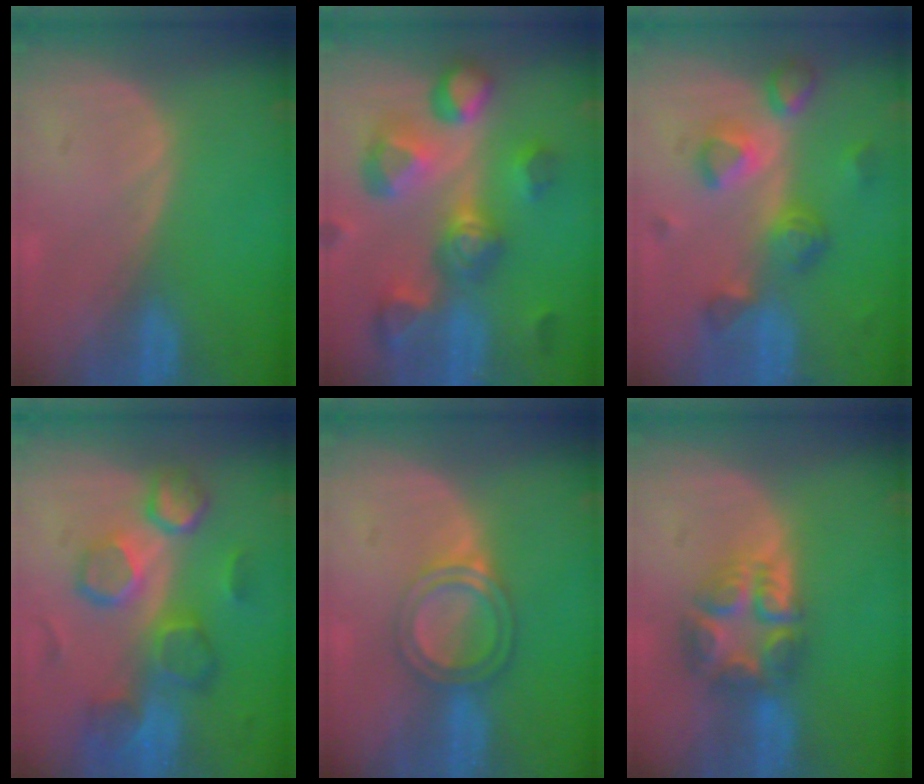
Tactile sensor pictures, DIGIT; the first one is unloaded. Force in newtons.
{"total": 11.3, "press": 10.1, "slide": 5.1}
{"total": 7.9, "press": 7.0, "slide": 3.6}
{"total": 10.5, "press": 9.1, "slide": 5.2}
{"total": 5.2, "press": 4.7, "slide": 2.2}
{"total": 7.7, "press": 6.8, "slide": 3.7}